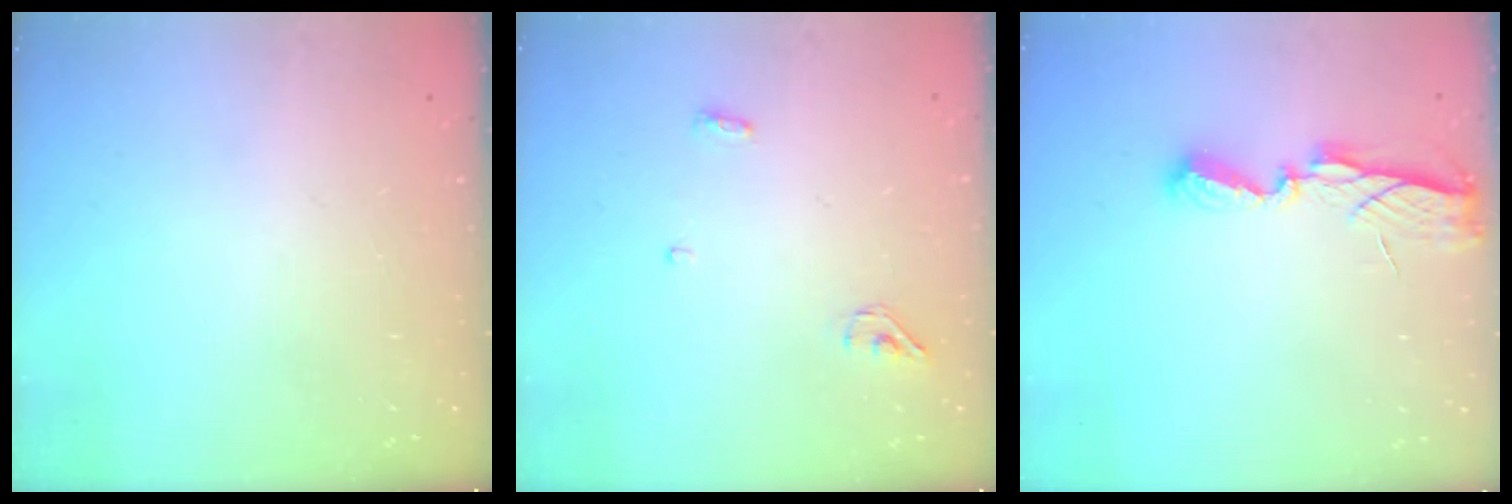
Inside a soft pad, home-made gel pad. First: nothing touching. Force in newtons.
{"total": 3.2, "press": 3.0, "slide": 1.2}
{"total": 6.2, "press": 6.2, "slide": 0.0}